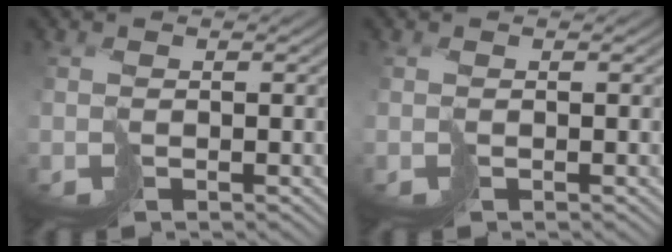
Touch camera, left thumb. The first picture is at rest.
{"total": 0.0}